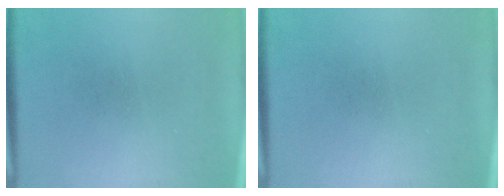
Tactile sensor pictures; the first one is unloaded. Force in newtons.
{"total": 0.0}